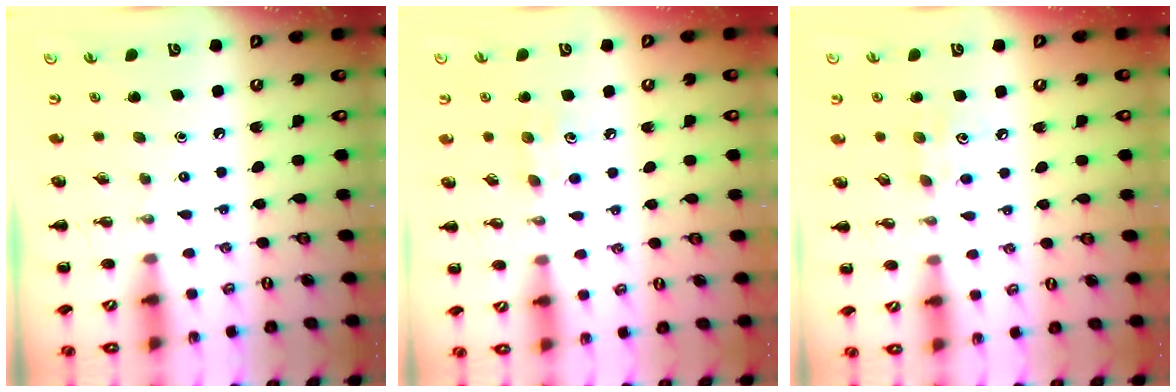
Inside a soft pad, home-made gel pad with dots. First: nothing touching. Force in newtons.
{"total": 7.4, "press": 7.1, "slide": 2.0}
{"total": 5.6, "press": 5.4, "slide": 1.6}